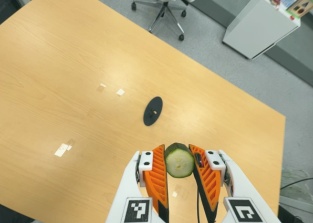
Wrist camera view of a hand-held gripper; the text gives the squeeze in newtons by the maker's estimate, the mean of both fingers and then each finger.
{"total": 9.2, "left": 8.8, "right": 9.7}